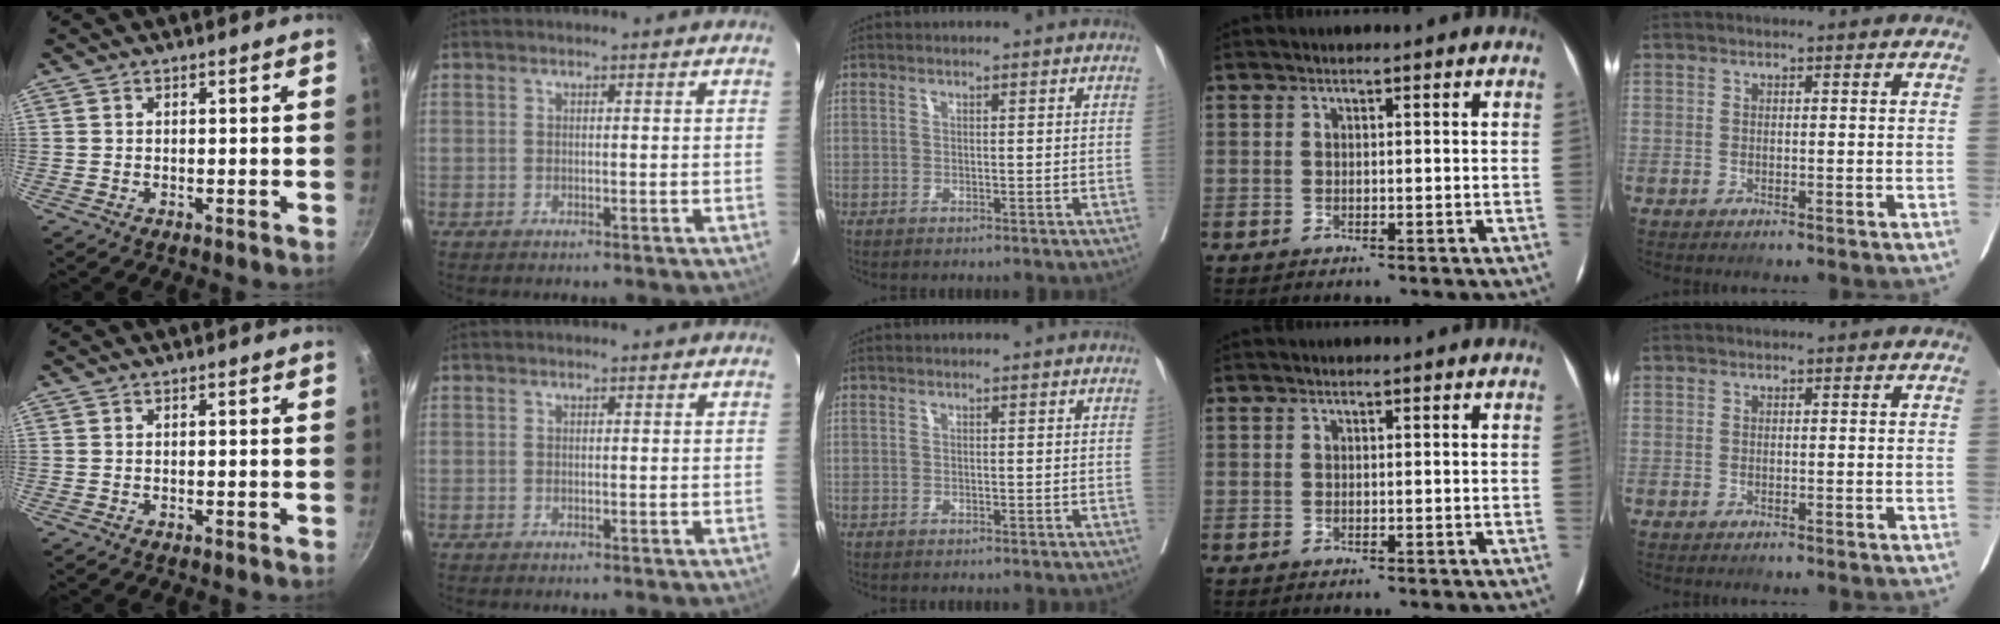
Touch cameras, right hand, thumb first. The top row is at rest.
{}